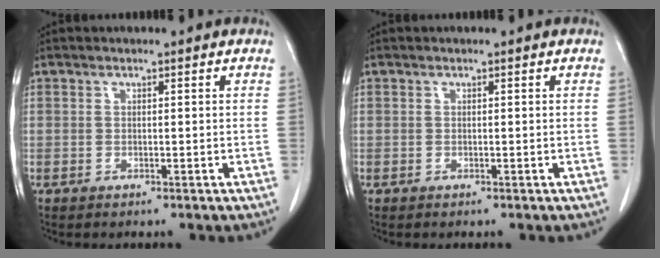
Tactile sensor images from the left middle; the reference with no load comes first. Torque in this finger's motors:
{"motor_torque": [-0.01, -1.76, -0.05, -0.01]}